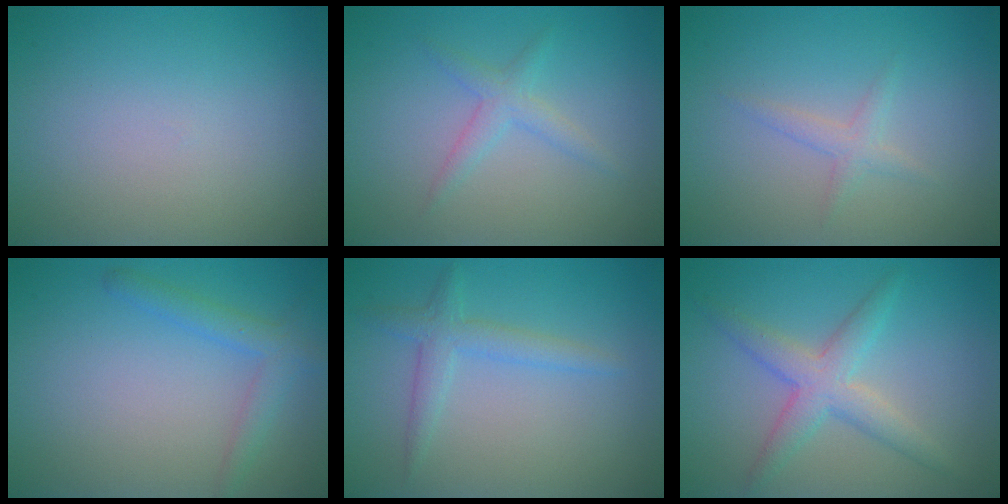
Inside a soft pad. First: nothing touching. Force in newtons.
{"total": 1.8, "press": 1.8, "slide": 0.1}
{"total": 1.3, "press": 1.3, "slide": 0.1}
{"total": 2.4, "press": 2.4, "slide": 0.1}
{"total": 2.3, "press": 2.3, "slide": 0.1}
{"total": 3.6, "press": 3.6, "slide": 0.1}